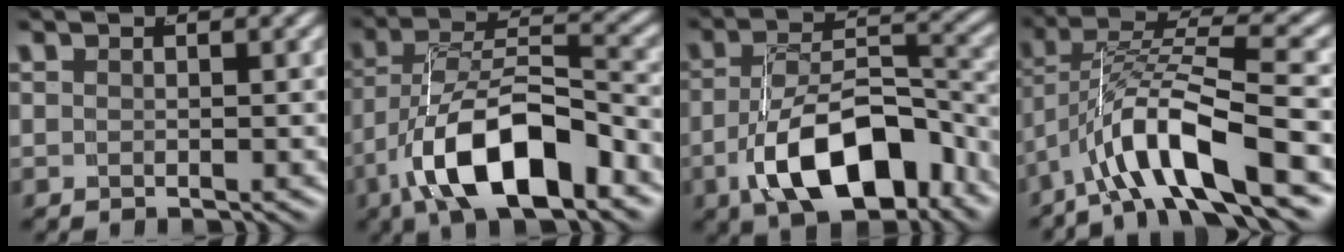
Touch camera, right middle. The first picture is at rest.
{"total": 8.3, "force": [-3.2, 3.5, 6.8], "torque": [-0.117, -0.016, -0.043]}
{"total": 9.8, "force": [-5.0, 4.5, 7.2], "torque": [-0.107, -0.019, -0.065]}
{"total": 6.8, "force": [-1.7, 3.1, 5.9], "torque": [-0.124, -0.011, -0.022]}